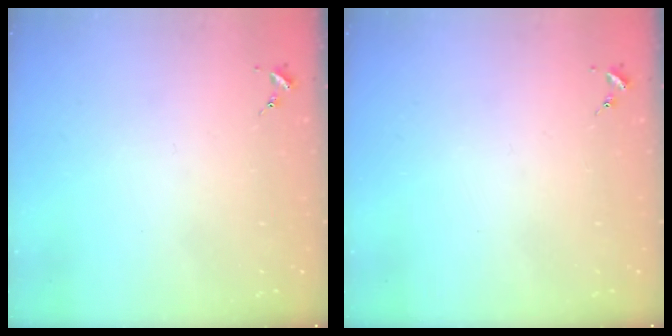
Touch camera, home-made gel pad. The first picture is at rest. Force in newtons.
{"total": 0.0}